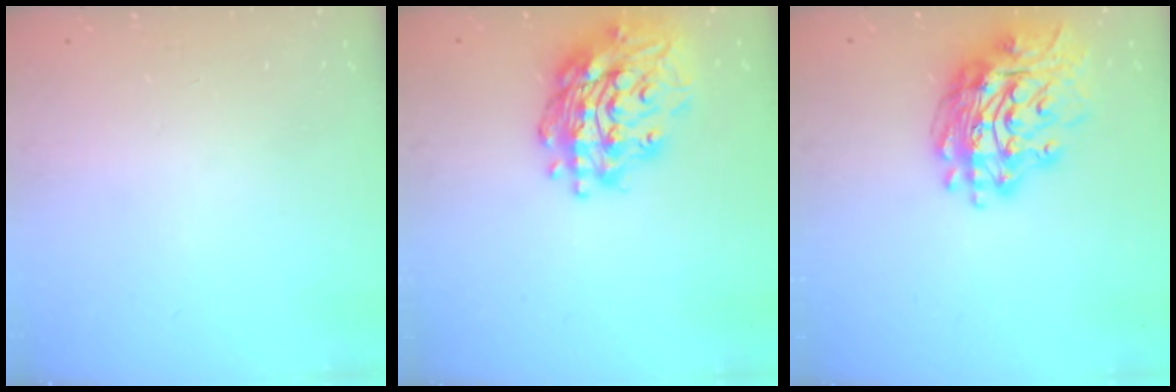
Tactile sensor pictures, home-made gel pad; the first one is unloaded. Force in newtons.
{"total": 20.7, "press": 20.6, "slide": 1.9}
{"total": 17.2, "press": 17.1, "slide": 1.9}